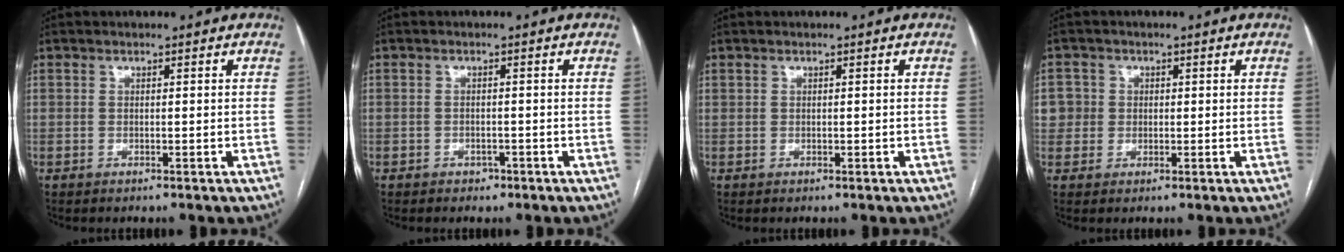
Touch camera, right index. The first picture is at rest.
{"total": 1.4, "force": [-0.9, 1.0, 0.4], "torque": [-0.008, 0.003, -0.011]}
{"total": 0.0}
{"total": 4.0, "force": [0.6, 3.9, 0.1], "torque": [0.014, 0.013, 0.013]}